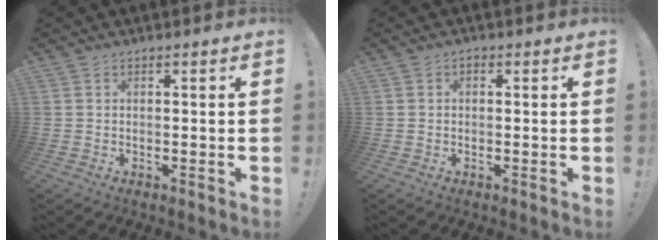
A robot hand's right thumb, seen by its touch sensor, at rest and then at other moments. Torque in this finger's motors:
{"motor_torque": [0.17, 0.48, 0.16, -0.06, -0.02]}